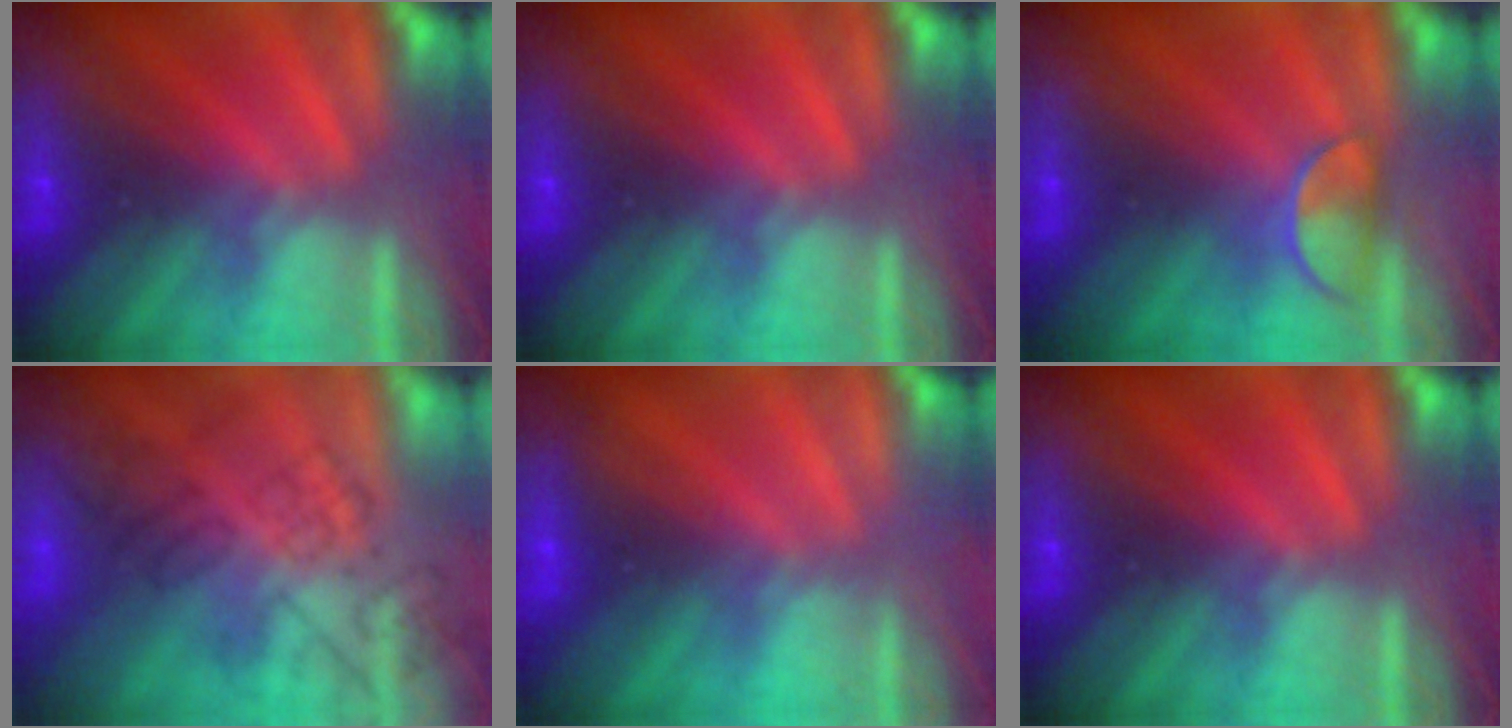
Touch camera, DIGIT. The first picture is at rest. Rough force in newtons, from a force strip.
{"total": 0.0}
{"total": 2.5}
{"total": 4.5}
{"total": 2.2}
{"total": 0.0}